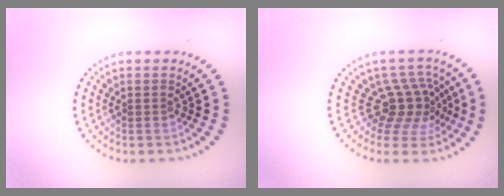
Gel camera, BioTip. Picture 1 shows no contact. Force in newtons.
{"total": 4.0, "press": 2.8, "slide": 2.8}